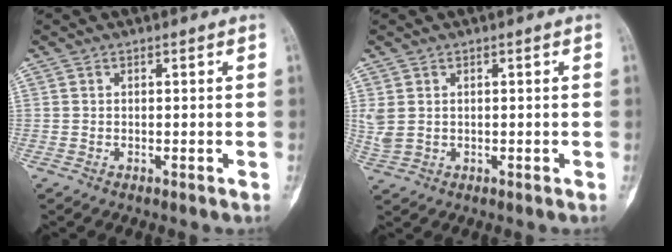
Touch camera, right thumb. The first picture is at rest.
{"total": 3.1, "force": [0.8, 2.3, 2.0], "torque": [-0.058, 0.002, 0.025]}